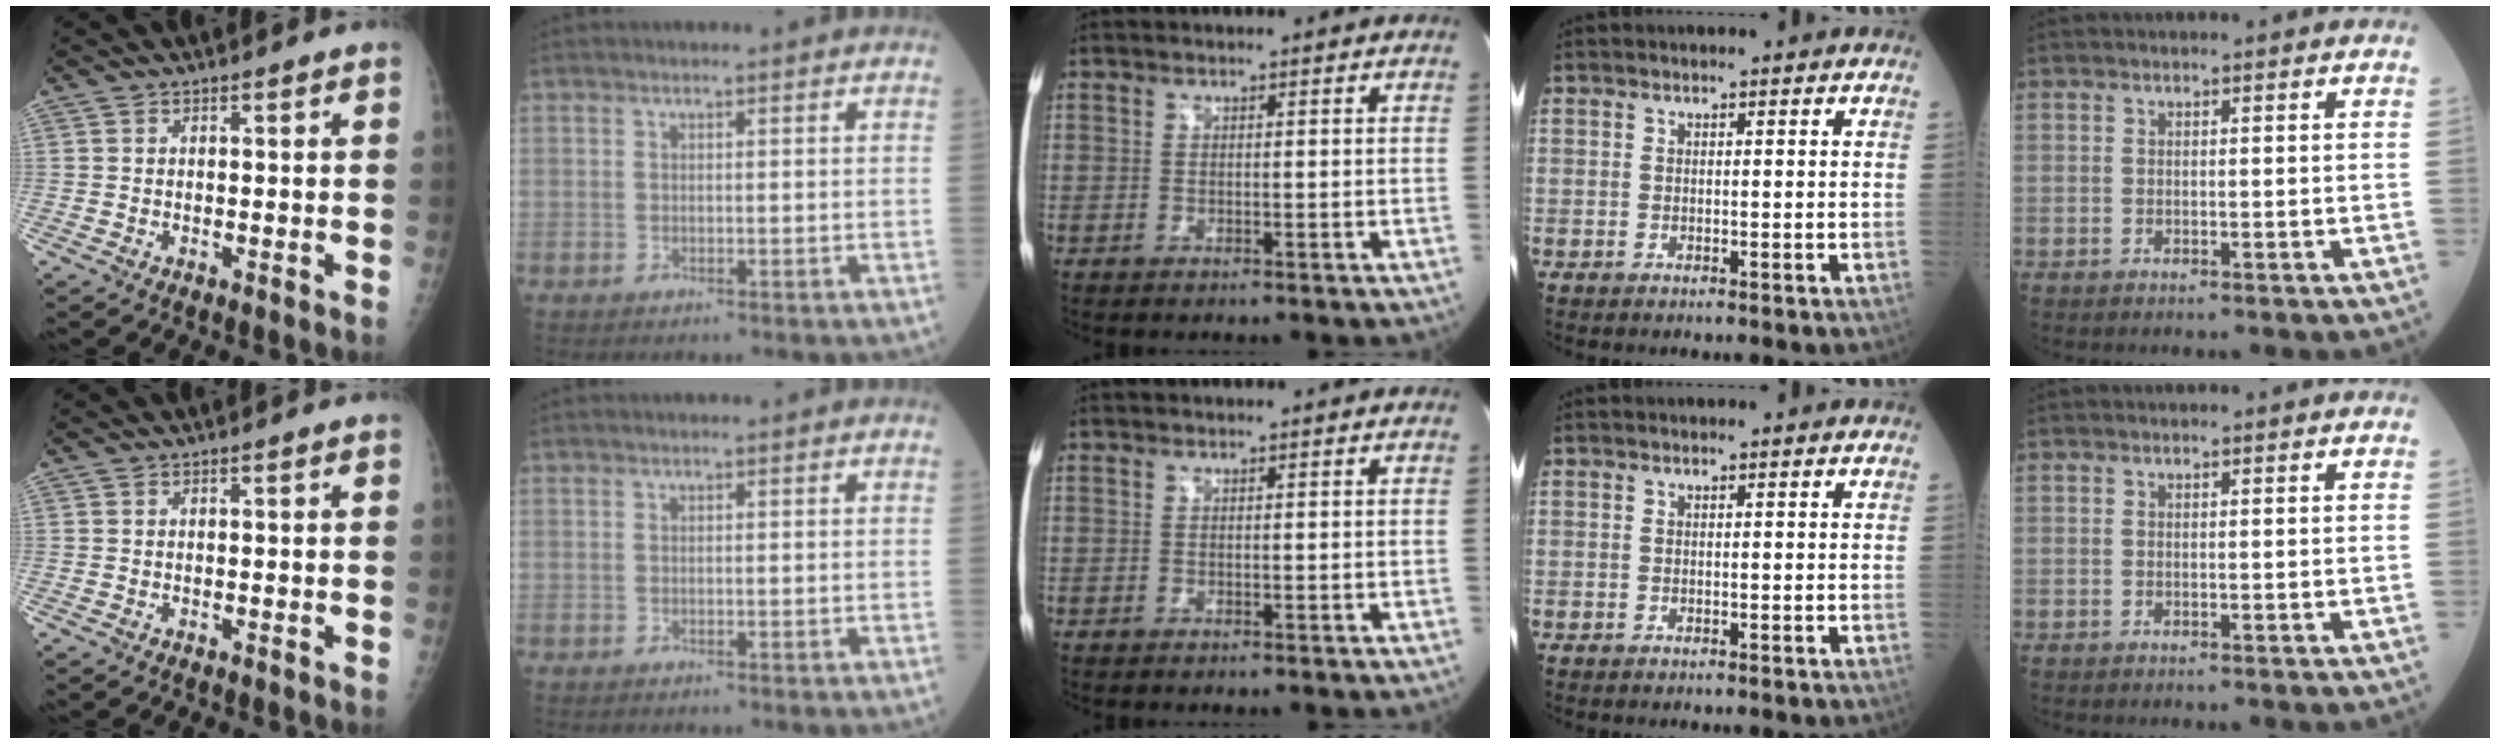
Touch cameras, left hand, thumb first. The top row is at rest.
{}